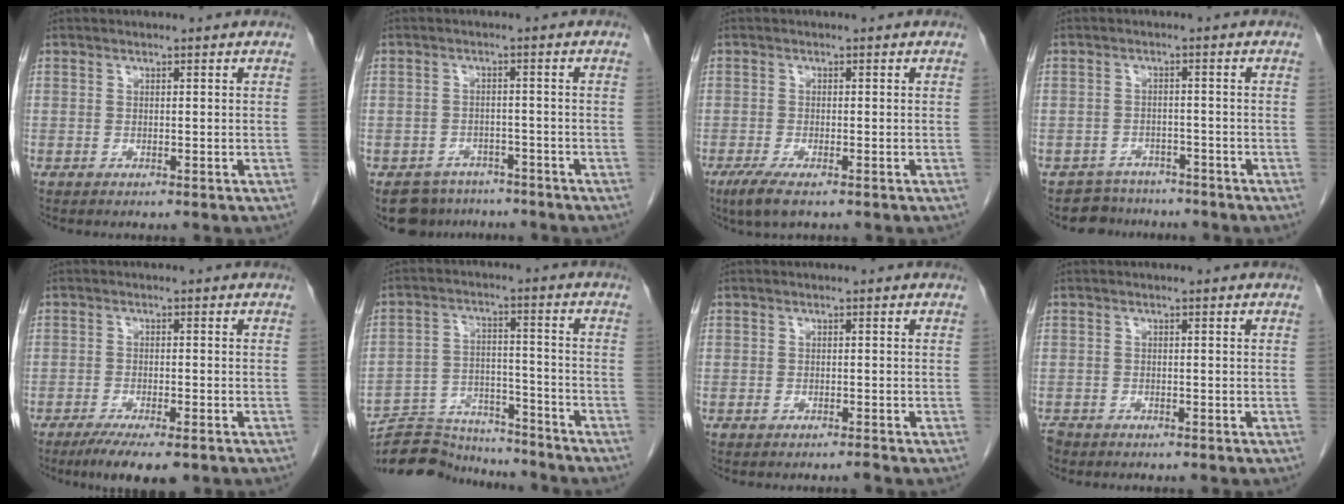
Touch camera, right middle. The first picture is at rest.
{"total": 6.0, "force": [-5.0, 3.3, 0.0], "torque": [0.011, 0.010, -0.071]}
{"total": 3.4, "force": [-2.2, 0.6, 2.6], "torque": [-0.056, -0.010, -0.040]}
{"total": 4.4, "force": [-3.7, 2.1, -1.0], "torque": [0.020, 0.014, -0.060]}
{"total": 7.4, "force": [-5.4, 1.4, 4.9], "torque": [-0.073, -0.016, -0.080]}
{"total": 15.8, "force": [-15.2, 3.3, 2.7], "torque": [-0.053, 0.024, -0.231]}
{"total": 0.7, "force": [-0.6, -0.1, 0.3], "torque": [-0.004, 0.000, -0.010]}
{"total": 1.8, "force": [-1.6, 0.9, 0.3], "torque": [-0.011, -0.002, -0.027]}